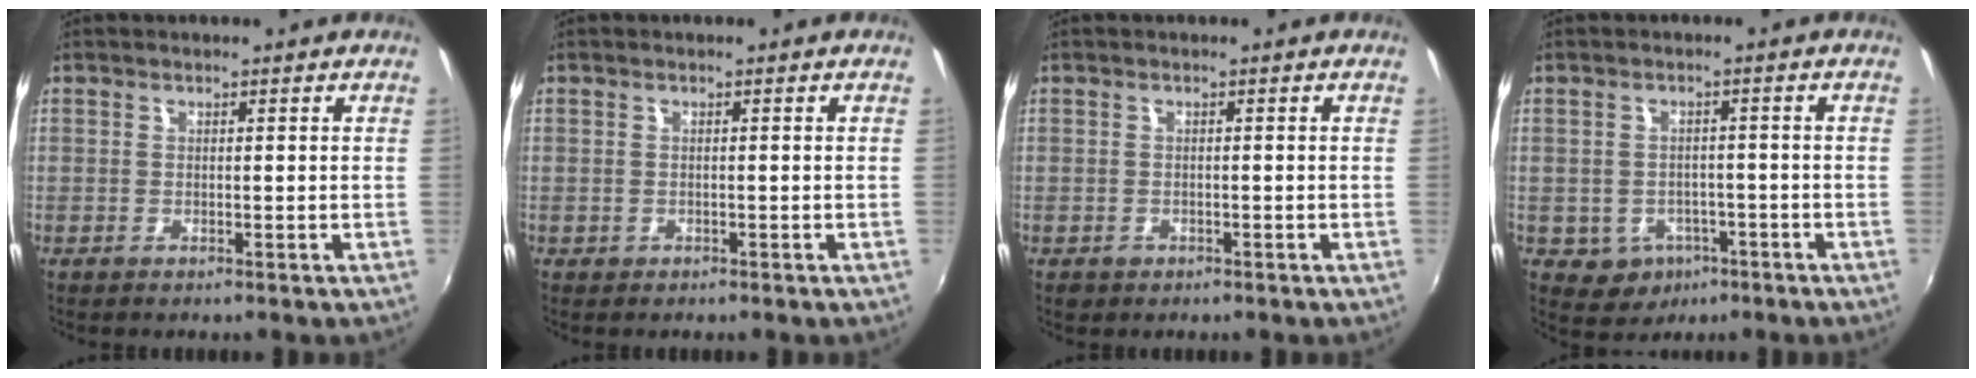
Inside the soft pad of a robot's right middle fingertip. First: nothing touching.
{"total": 0.6, "force": [-0.3, 0.5, 0.1], "torque": [-0.002, -0.003, -0.004]}
{"total": 1.5, "force": [-0.7, 1.2, 0.5], "torque": [-0.011, -0.004, -0.009]}
{"total": 6.0, "force": [-2.8, 5.1, 1.7], "torque": [-0.047, 0.001, -0.026]}